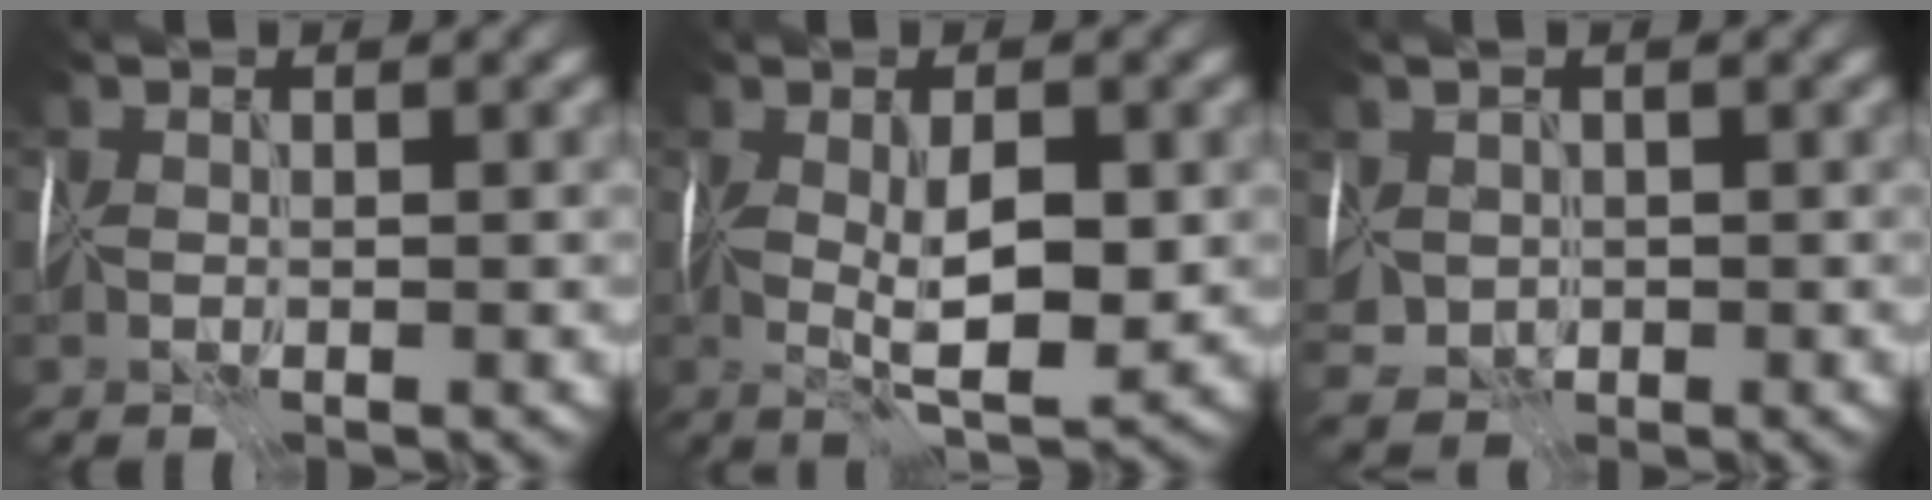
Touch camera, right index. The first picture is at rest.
{"total": 6.3, "force": [0.0, 2.4, 5.8], "torque": [-0.104, -0.005, 0.004]}
{"total": 2.5, "force": [0.5, 2.3, 1.1], "torque": [-0.025, 0.000, 0.013]}